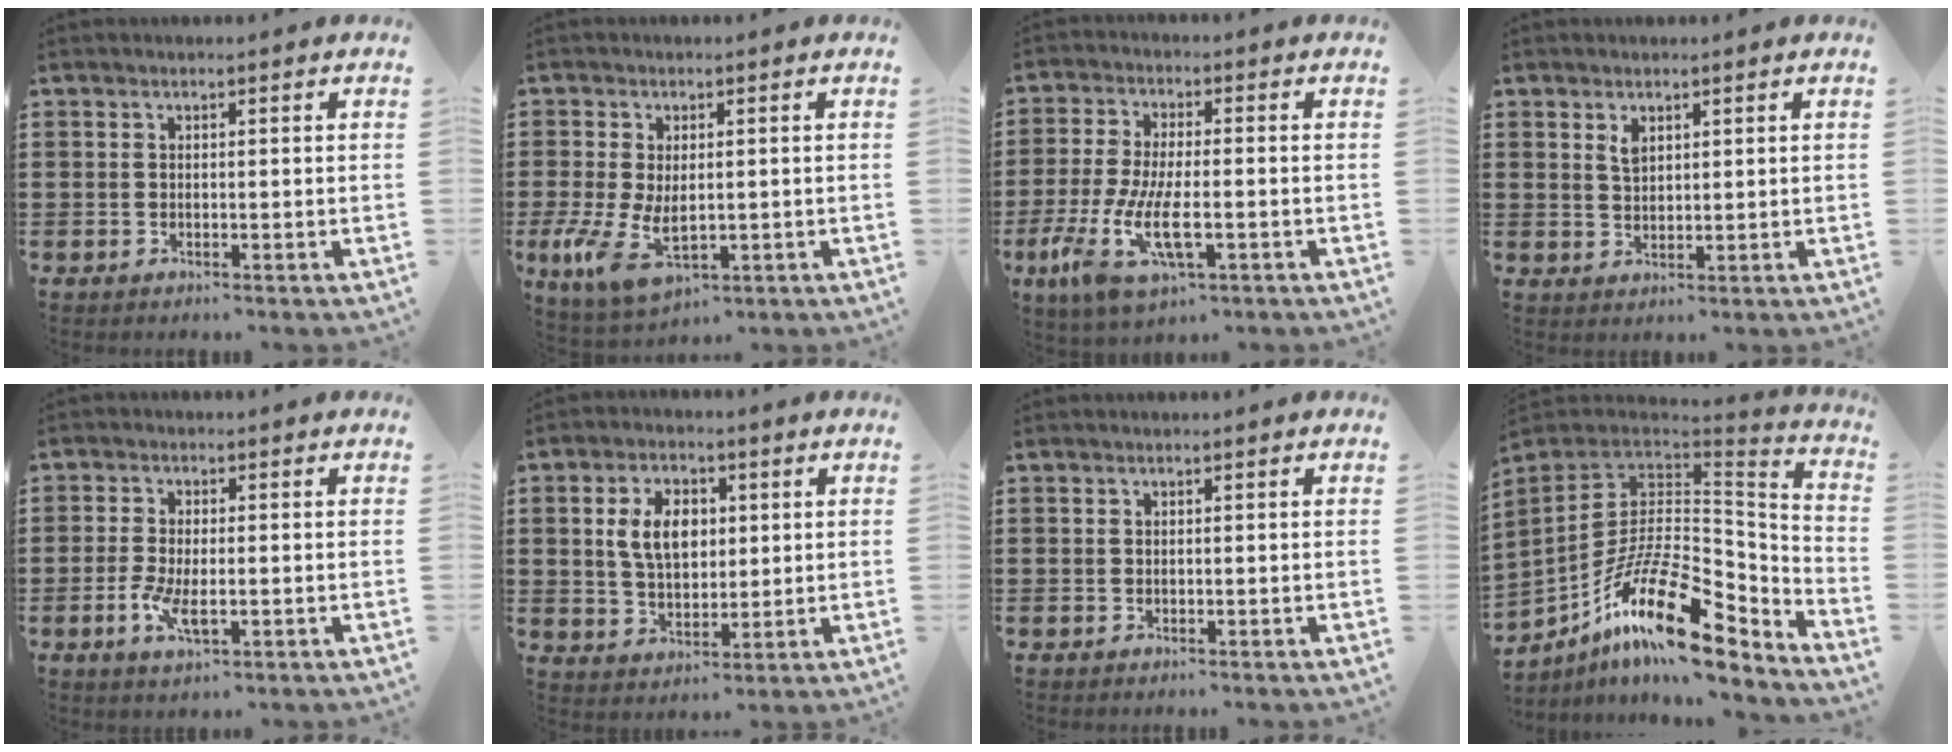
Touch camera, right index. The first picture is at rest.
{"total": 7.4, "force": [-1.2, 3.9, 6.2], "torque": [-0.142, -0.007, -0.021]}
{"total": 10.0, "force": [-3.5, 3.5, 8.7], "torque": [-0.197, -0.014, -0.062]}
{"total": 2.2, "force": [1.3, 1.2, 1.3], "torque": [-0.029, 0.003, 0.025]}
{"total": 4.6, "force": [-1.3, 1.7, 4.1], "torque": [-0.090, -0.006, -0.027]}
{"total": 7.3, "force": [1.5, 4.6, 5.4], "torque": [-0.124, 0.009, 0.019]}
{"total": 0.0}
{"total": 21.7, "force": [-11.0, 8.1, 16.9], "torque": [-0.323, 0.026, -0.197]}